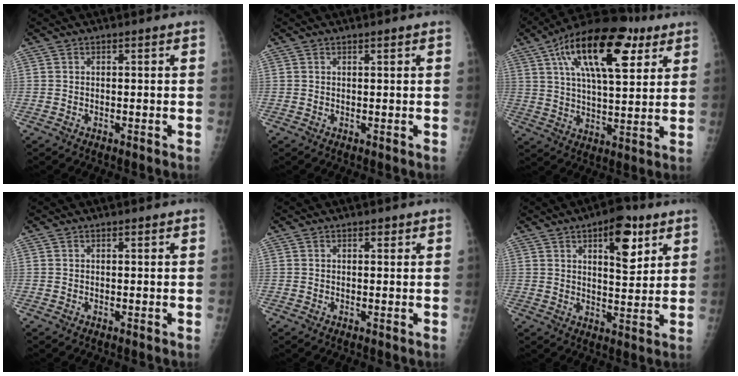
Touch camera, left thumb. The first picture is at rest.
{"total": 0.6, "force": [0.4, 0.1, 0.4], "torque": [-0.006, -0.002, 0.007]}
{"total": 21.6, "force": [9.7, 9.1, 17.0], "torque": [-0.262, -0.006, 0.156]}
{"total": 0.6, "force": [0.3, 0.2, 0.4], "torque": [-0.008, -0.001, 0.004]}
{"total": 1.2, "force": [0.7, 0.7, 0.8], "torque": [-0.005, -0.001, 0.008]}
{"total": 10.4, "force": [5.2, 4.5, 7.9], "torque": [-0.088, -0.025, 0.073]}